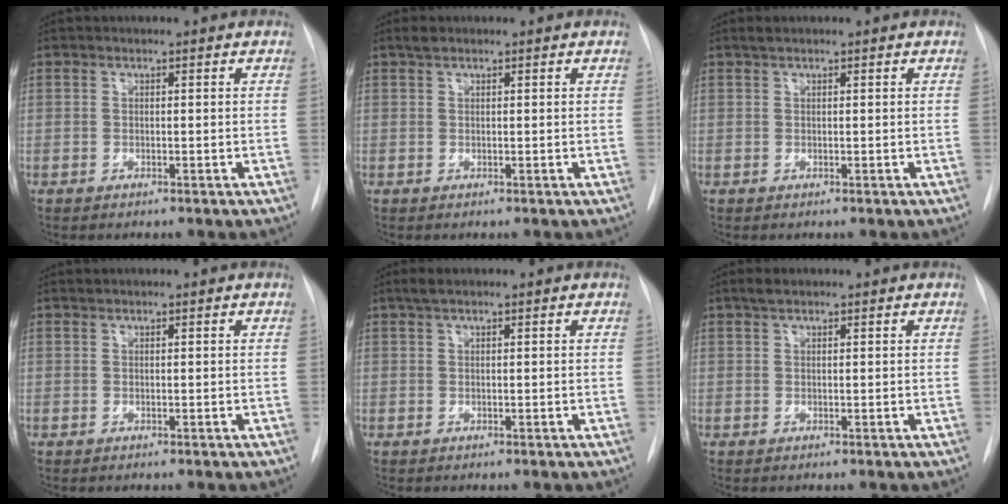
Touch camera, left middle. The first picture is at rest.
{"total": 1.0, "force": [0.8, 0.3, 0.5], "torque": [-0.011, 0.008, 0.016]}
{"total": 0.7, "force": [0.6, 0.1, 0.4], "torque": [-0.012, 0.007, 0.014]}
{"total": 0.0}
{"total": 1.6, "force": [1.1, 0.3, 1.1], "torque": [-0.027, 0.011, 0.022]}
{"total": 1.4, "force": [1.1, 0.5, 0.8], "torque": [-0.019, 0.008, 0.021]}